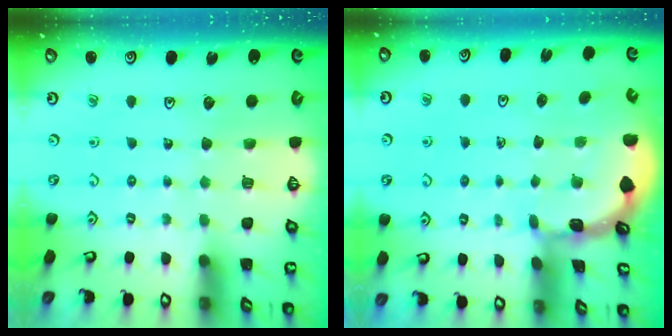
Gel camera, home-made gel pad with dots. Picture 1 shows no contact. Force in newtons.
{"total": 1.4, "press": 1.4, "slide": 0.1}